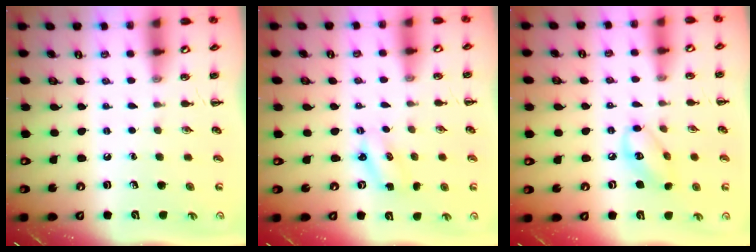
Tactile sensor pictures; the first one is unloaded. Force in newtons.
{"total": 2.1, "press": 2.1, "slide": 0.6}
{"total": 7.4, "press": 7.3, "slide": 1.2}